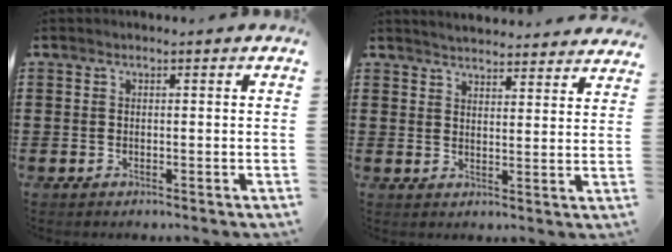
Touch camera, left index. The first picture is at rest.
{"total": 3.7, "force": [3.7, -0.2, 0.1], "torque": [-0.015, -0.020, 0.066]}